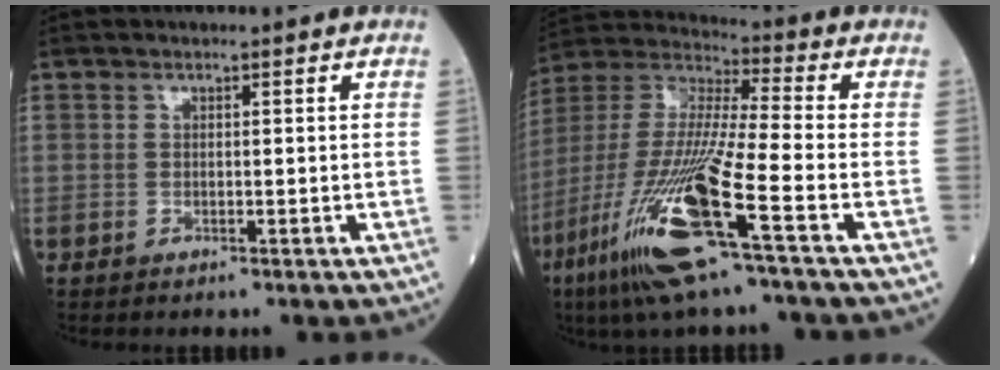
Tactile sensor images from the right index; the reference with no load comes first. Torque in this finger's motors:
{"motor_torque": [2.04, -0.10, 1.05, 0.21]}